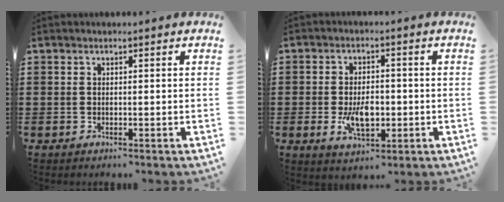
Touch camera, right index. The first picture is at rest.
{"total": 5.9, "force": [-1.3, 3.1, 4.9], "torque": [-0.083, -0.005, -0.026]}